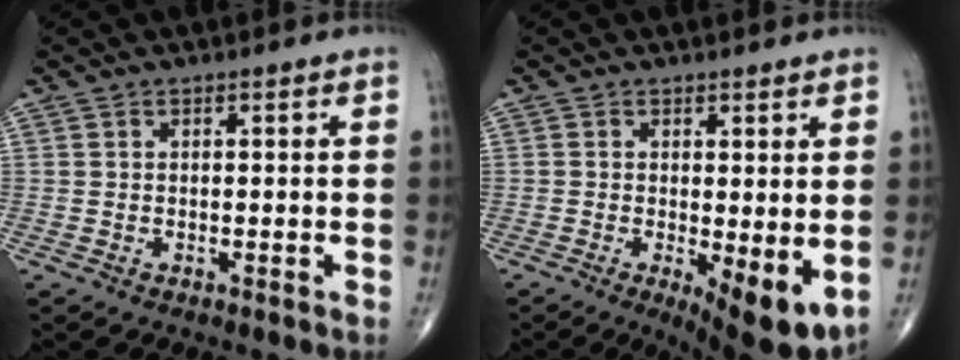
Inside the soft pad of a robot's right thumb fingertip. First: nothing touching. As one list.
[{"total": 8.6, "force": [-1.6, 2.9, 8.0], "torque": [-0.115, -0.023, -0.019]}]